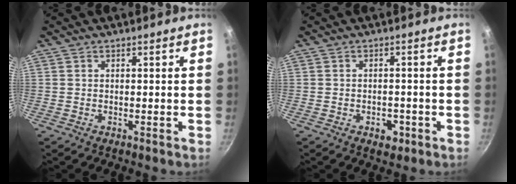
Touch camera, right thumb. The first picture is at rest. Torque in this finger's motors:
{"motor_torque": [0.63, 0.28, 0.59, -0.35, -0.02]}